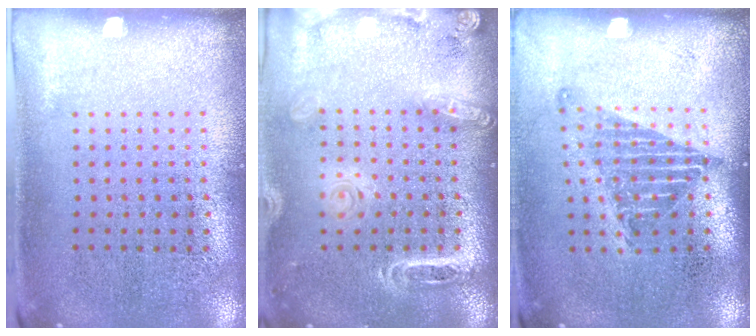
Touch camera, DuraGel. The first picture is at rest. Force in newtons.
{"total": 2.0, "press": 1.8, "slide": 0.8}
{"total": 1.3, "press": 1.1, "slide": 0.8}